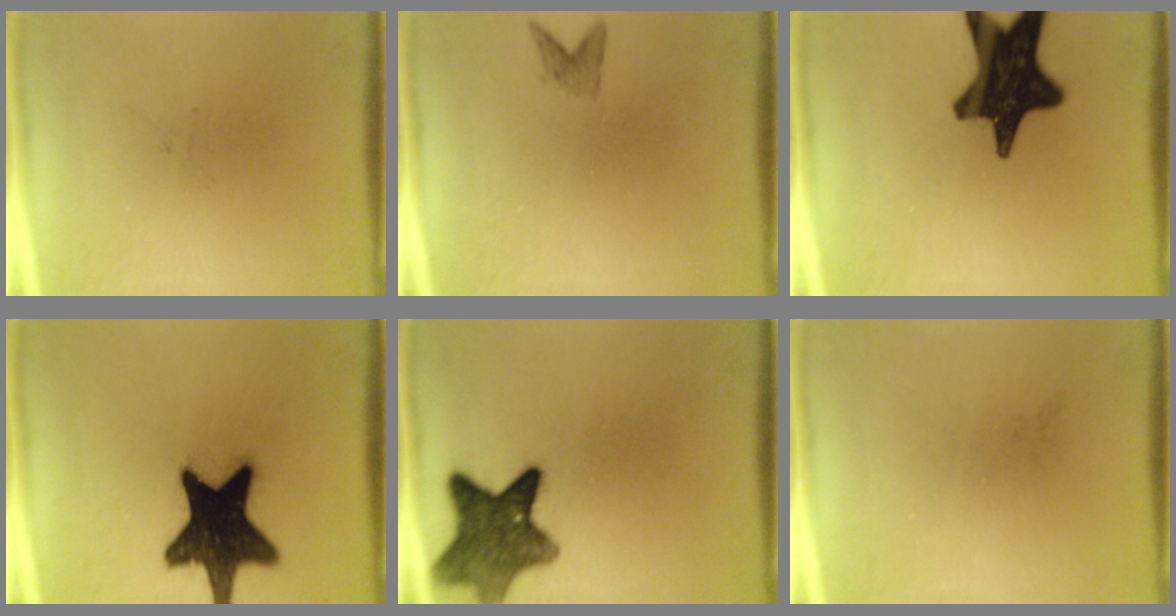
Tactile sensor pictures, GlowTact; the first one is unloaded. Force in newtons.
{"total": 1.1}
{"total": 17.9}
{"total": 19.0}
{"total": 9.7}
{"total": 0.0}